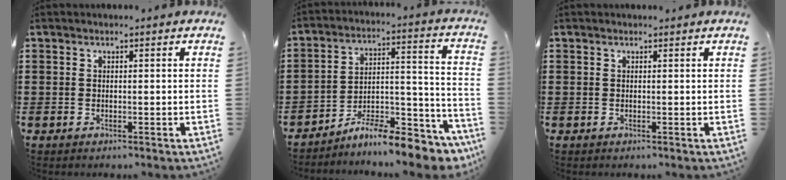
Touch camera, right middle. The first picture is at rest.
{"total": 9.5, "force": [-8.8, 1.0, 3.5], "torque": [-0.044, 0.020, -0.169]}
{"total": 0.0}